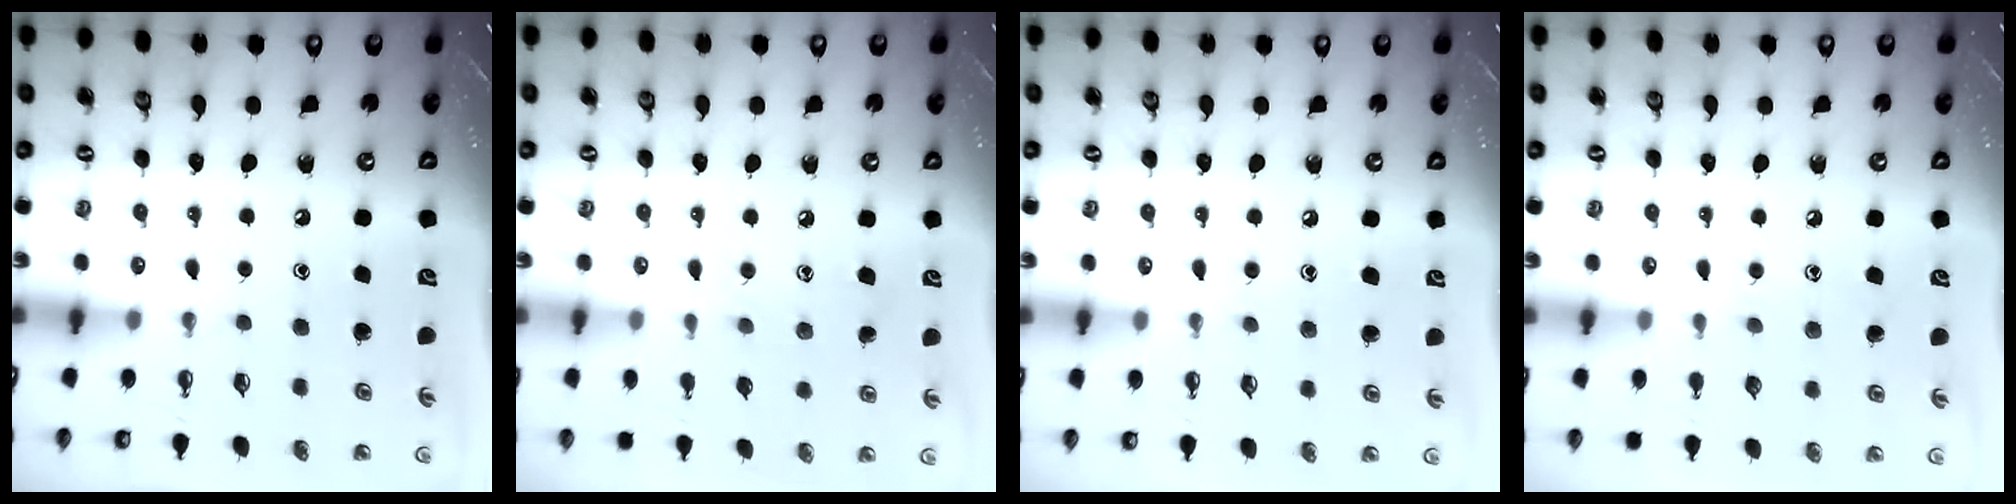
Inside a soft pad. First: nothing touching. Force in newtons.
{"total": 7.1, "press": 7.1, "slide": 0.1}
{"total": 4.9, "press": 4.8, "slide": 0.6}
{"total": 6.9, "press": 6.9, "slide": 0.7}